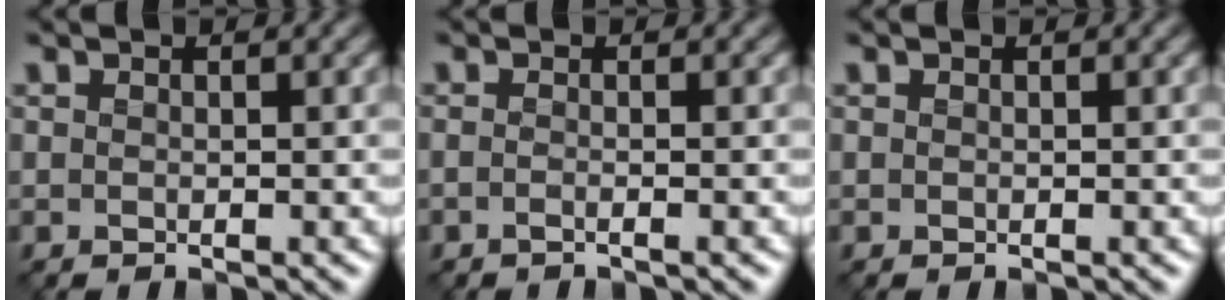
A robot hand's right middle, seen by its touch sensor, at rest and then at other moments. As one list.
[{"total": 0.9, "force": [-0.7, 0.1, 0.5], "torque": [-0.009, -0.007, -0.020]}, {"total": 0.0}]